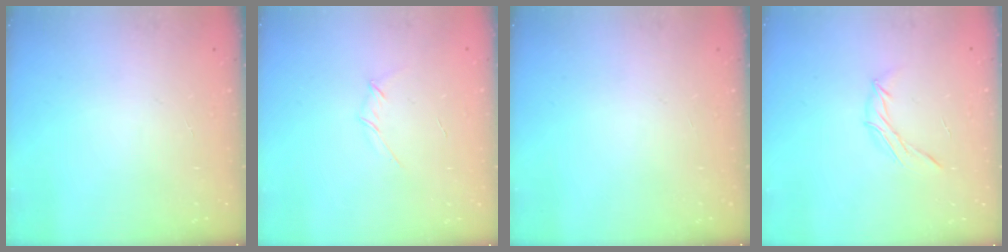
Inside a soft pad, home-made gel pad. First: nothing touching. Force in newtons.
{"total": 2.6, "press": 2.5, "slide": 0.8}
{"total": 0.0}
{"total": 6.6, "press": 6.5, "slide": 1.0}